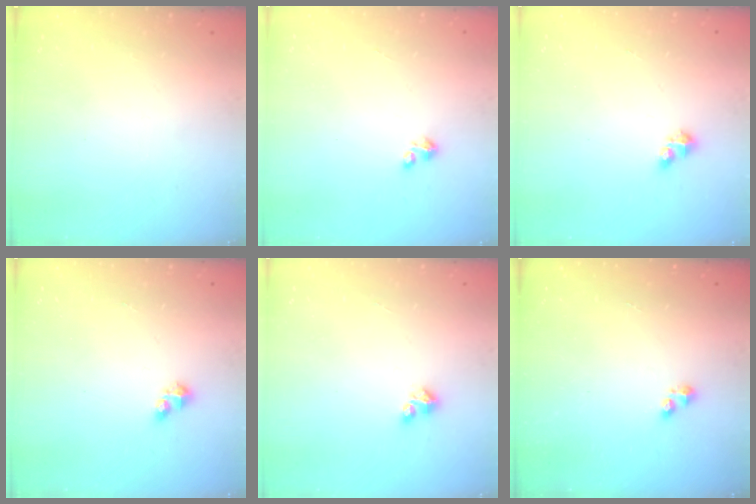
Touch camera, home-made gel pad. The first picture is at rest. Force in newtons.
{"total": 1.8, "press": 1.8, "slide": 0.4}
{"total": 2.9, "press": 2.9, "slide": 0.3}
{"total": 2.9, "press": 2.9, "slide": 0.3}
{"total": 2.7, "press": 2.7, "slide": 0.3}
{"total": 3.3, "press": 3.2, "slide": 0.5}